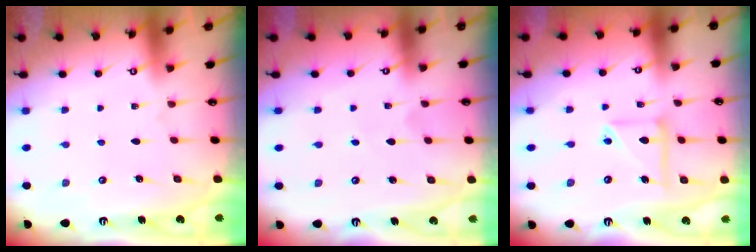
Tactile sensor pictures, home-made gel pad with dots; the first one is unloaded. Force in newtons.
{"total": 2.5, "press": 2.5, "slide": 0.3}
{"total": 10.3, "press": 10.2, "slide": 1.4}